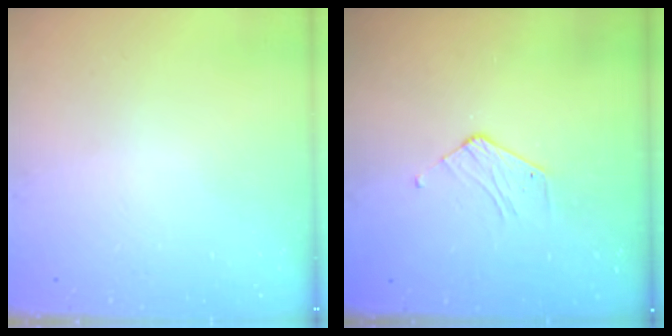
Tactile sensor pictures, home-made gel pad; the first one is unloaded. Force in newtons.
{"total": 3.8, "press": 3.8, "slide": 0.3}